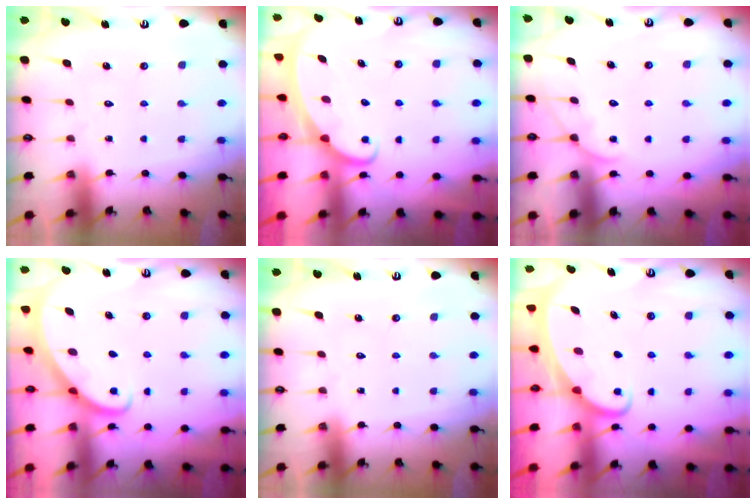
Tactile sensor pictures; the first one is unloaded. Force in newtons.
{"total": 2.5, "press": 2.5, "slide": 0.3}
{"total": 3.2, "press": 3.2, "slide": 0.2}
{"total": 2.9, "press": 2.9, "slide": 0.2}
{"total": 0.0}
{"total": 2.4, "press": 2.4, "slide": 0.3}